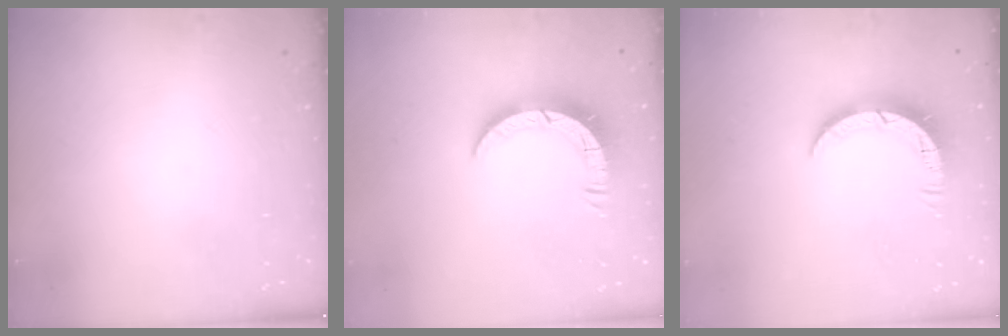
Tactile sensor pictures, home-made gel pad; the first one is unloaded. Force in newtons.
{"total": 7.8, "press": 7.7, "slide": 0.8}
{"total": 8.2, "press": 8.2, "slide": 0.2}